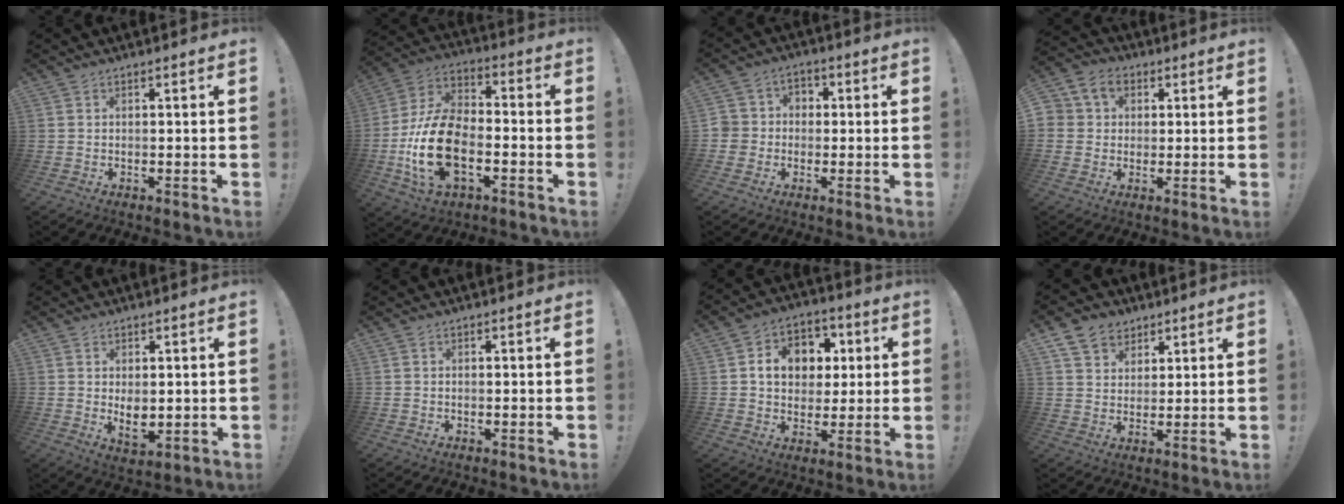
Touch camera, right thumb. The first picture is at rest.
{"total": 19.7, "force": [-6.1, 11.5, 14.9], "torque": [-0.290, 0.025, -0.096]}
{"total": 6.1, "force": [-1.5, 5.8, 1.4], "torque": [-0.024, 0.018, -0.028]}
{"total": 6.3, "force": [1.4, 5.7, 2.2], "torque": [-0.045, 0.003, 0.031]}
{"total": 5.0, "force": [1.4, 3.4, 3.3], "torque": [-0.032, -0.014, 0.026]}
{"total": 1.4, "force": [0.5, 1.2, -0.1], "torque": [0.010, -0.006, 0.008]}
{"total": 12.2, "force": [3.3, 10.0, 6.1], "torque": [-0.088, -0.004, 0.066]}
{"total": 8.4, "force": [5.1, 6.3, 2.2], "torque": [-0.043, -0.025, 0.104]}